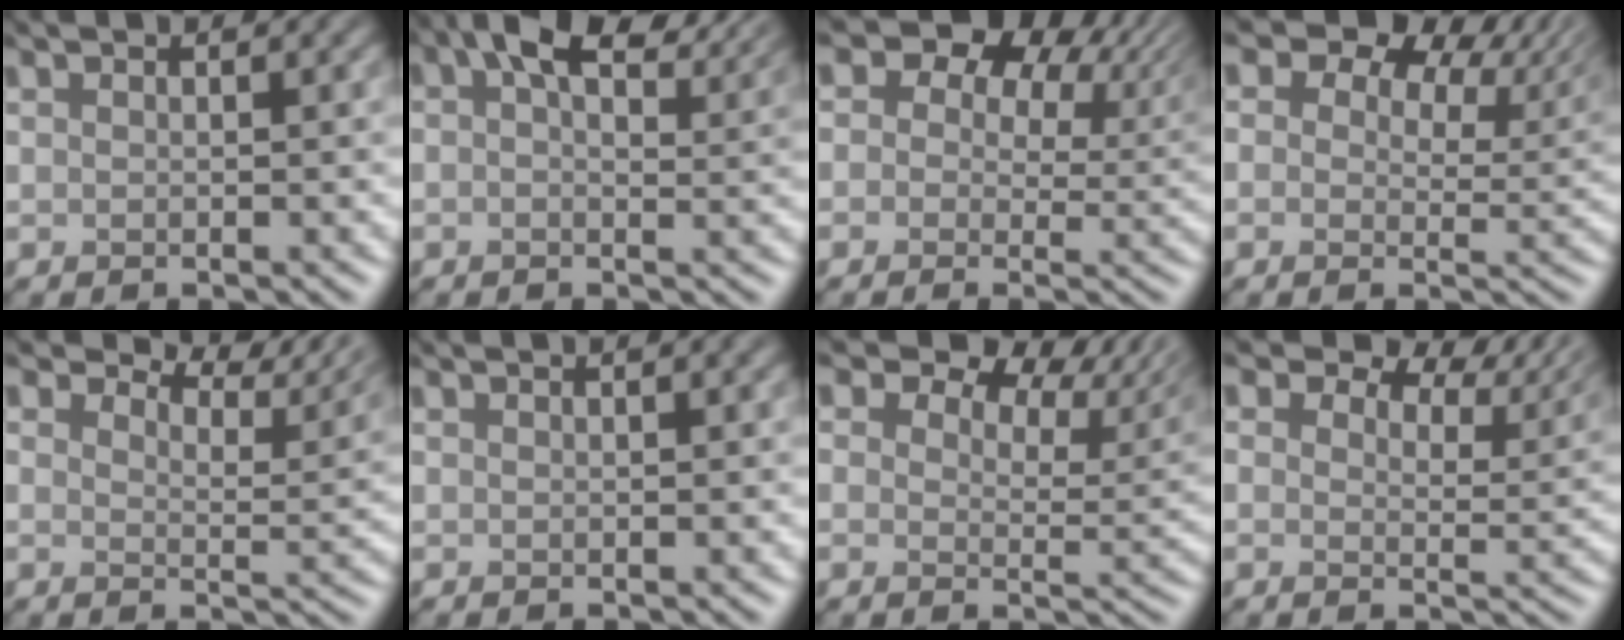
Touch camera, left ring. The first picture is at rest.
{"total": 7.2, "force": [3.9, 3.7, 4.9], "torque": [-0.082, 0.010, 0.049]}
{"total": 8.6, "force": [3.8, 5.9, 5.0], "torque": [-0.063, -0.011, 0.054]}
{"total": 6.8, "force": [4.0, 4.4, 3.4], "torque": [-0.058, -0.014, 0.063]}
{"total": 6.6, "force": [6.0, 1.6, 2.1], "torque": [-0.040, -0.002, 0.078]}
{"total": 1.6, "force": [0.8, 0.6, 1.3], "torque": [-0.019, 0.007, 0.009]}
{"total": 7.1, "force": [5.0, 3.8, 3.2], "torque": [-0.055, -0.012, 0.073]}
{"total": 6.1, "force": [4.7, 3.0, 2.5], "torque": [-0.044, -0.008, 0.059]}